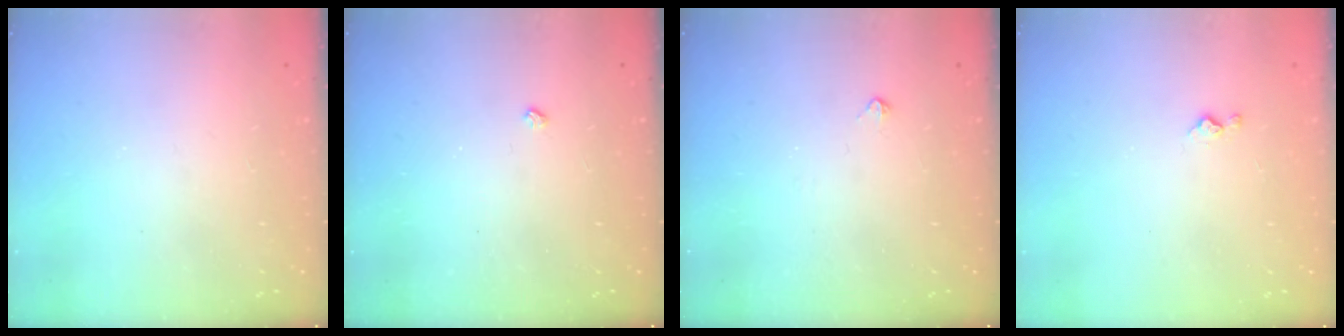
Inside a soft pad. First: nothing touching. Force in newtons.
{"total": 3.3, "press": 3.3, "slide": 0.4}
{"total": 2.5, "press": 2.4, "slide": 0.4}
{"total": 2.9, "press": 2.9, "slide": 0.5}